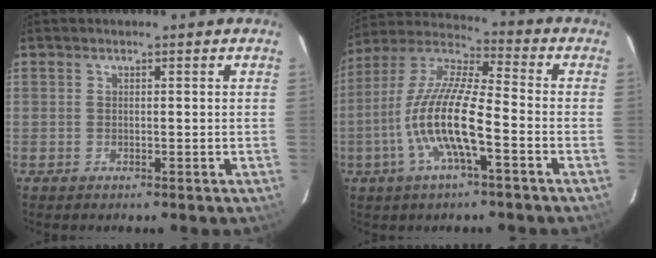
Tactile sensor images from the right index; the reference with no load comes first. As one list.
[{"total": 14.4, "force": [-4.6, 2.8, 13.3], "torque": [-0.267, -0.004, -0.096]}]